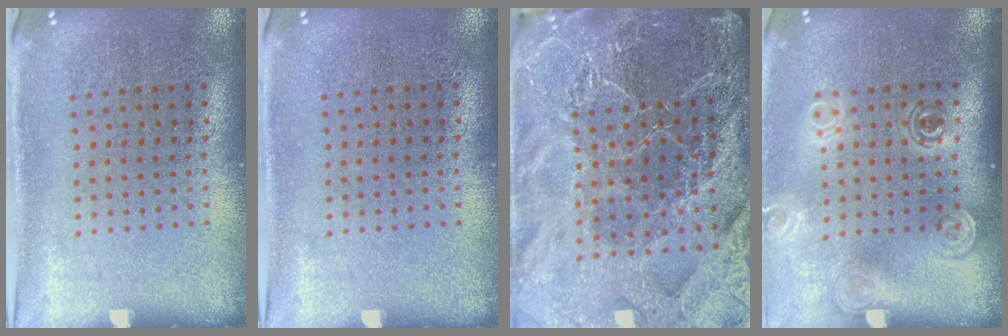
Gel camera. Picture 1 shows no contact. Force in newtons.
{"total": 0.0}
{"total": 6.4, "press": 5.5, "slide": 3.3}
{"total": 1.7, "press": 1.4, "slide": 1.0}